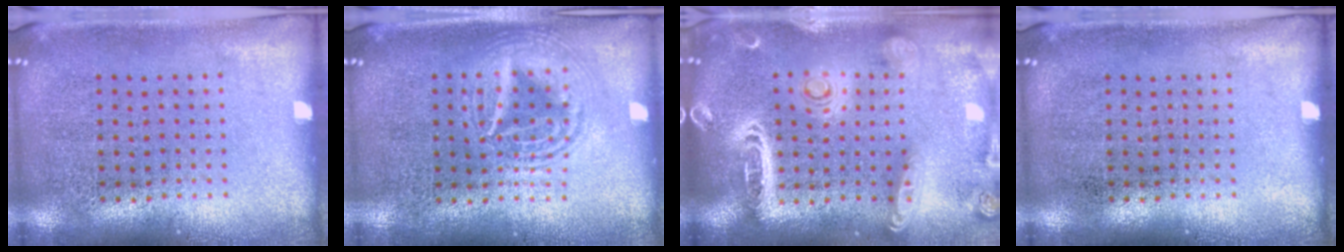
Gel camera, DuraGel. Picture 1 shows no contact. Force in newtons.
{"total": 2.9, "press": 2.9, "slide": 0.3}
{"total": 2.8, "press": 2.4, "slide": 1.4}
{"total": 0.0}